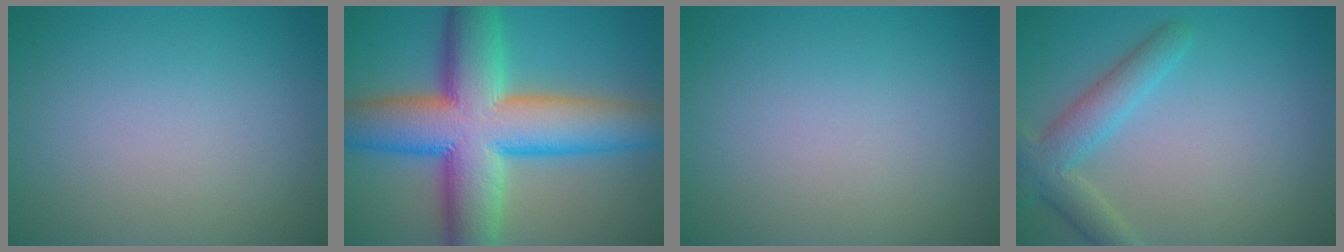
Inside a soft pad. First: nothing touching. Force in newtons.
{"total": 14.3, "press": 14.3, "slide": 0.8}
{"total": 0.0}
{"total": 3.8, "press": 3.8, "slide": 0.1}